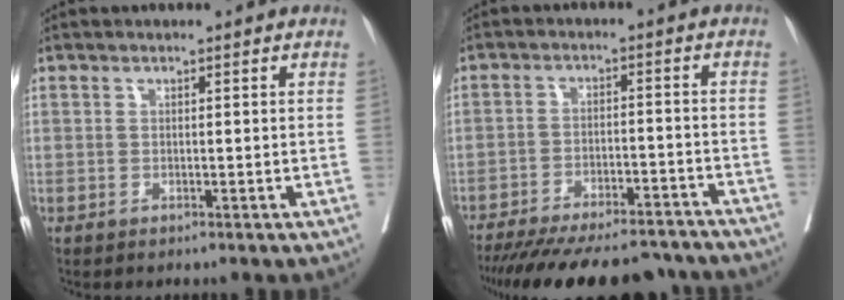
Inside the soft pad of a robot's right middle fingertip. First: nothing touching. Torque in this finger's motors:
{"motor_torque": [1.07, -1.07, 0.34, 0.11]}